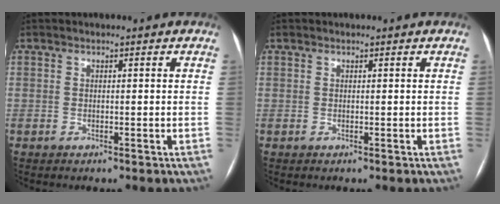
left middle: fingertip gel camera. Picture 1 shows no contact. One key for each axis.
{"total": 0.0}